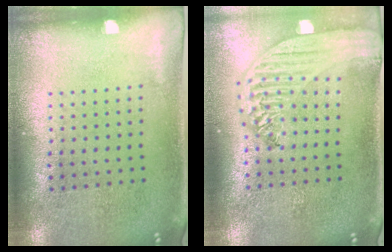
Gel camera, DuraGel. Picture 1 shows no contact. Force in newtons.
{"total": 2.9, "press": 2.3, "slide": 1.7}